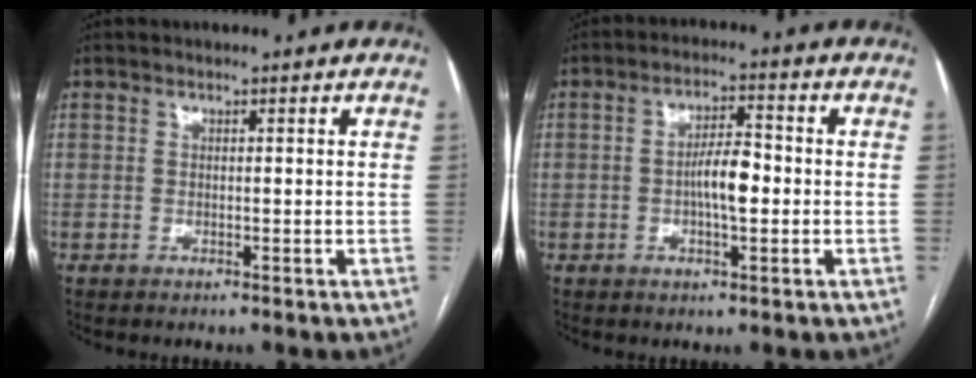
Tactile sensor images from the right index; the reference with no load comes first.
{"total": 5.4, "force": [-0.8, 1.3, 5.2], "torque": [-0.097, 0.008, -0.015]}